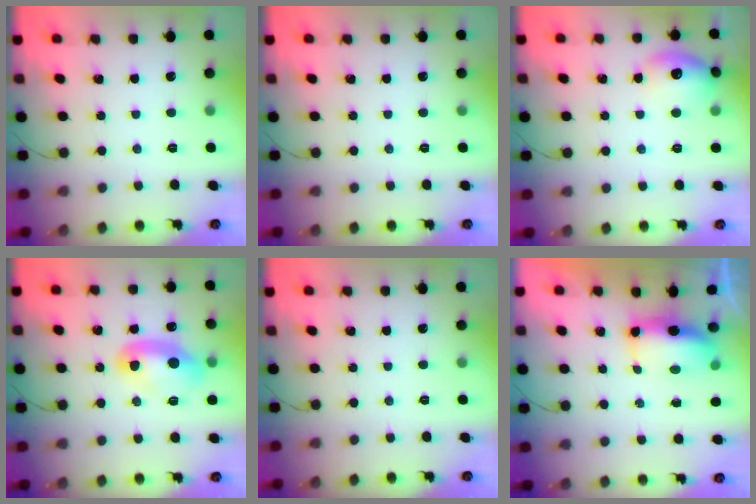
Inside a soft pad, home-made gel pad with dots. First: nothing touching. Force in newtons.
{"total": 0.0}
{"total": 12.6, "press": 12.6, "slide": 0.9}
{"total": 10.1, "press": 10.0, "slide": 1.0}
{"total": 0.0}
{"total": 10.3, "press": 8.6, "slide": 5.7}